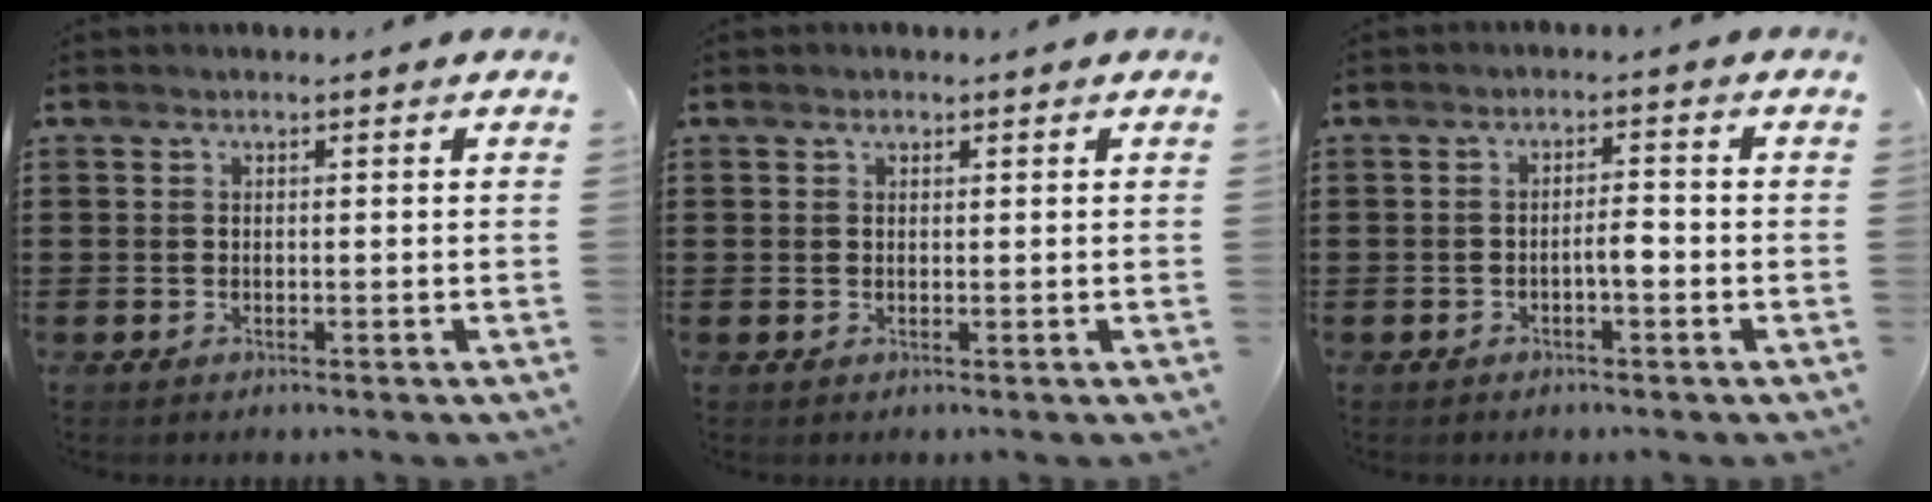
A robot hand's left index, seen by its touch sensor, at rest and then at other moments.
{"total": 0.6, "force": [0.4, 0.3, 0.2], "torque": [-0.006, 0.000, 0.009]}
{"total": 2.6, "force": [-1.0, 0.6, 2.3], "torque": [-0.044, 0.005, -0.020]}